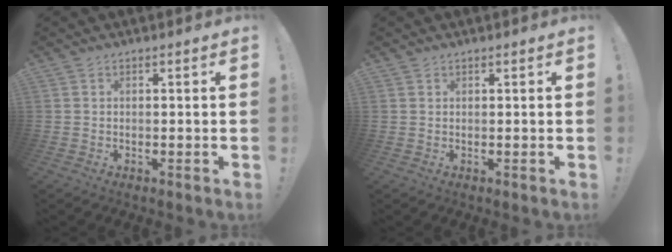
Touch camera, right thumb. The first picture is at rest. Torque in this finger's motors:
{"motor_torque": [-0.51, 0.65, 0.14, 0.14, 0.02]}